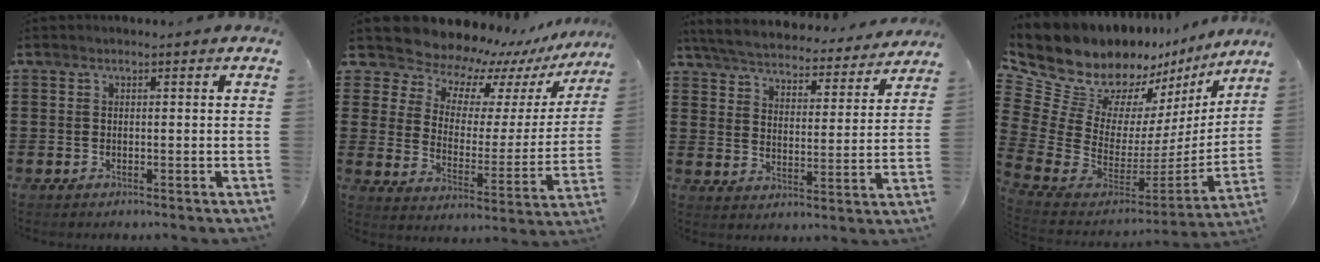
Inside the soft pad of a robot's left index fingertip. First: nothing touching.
{"total": 9.1, "force": [8.7, 2.8, 0.4], "torque": [-0.060, -0.073, 0.152]}
{"total": 5.0, "force": [5.0, -0.1, 0.5], "torque": [-0.038, -0.038, 0.082]}
{"total": 13.7, "force": [9.7, 7.7, 5.9], "torque": [-0.175, -0.089, 0.172]}